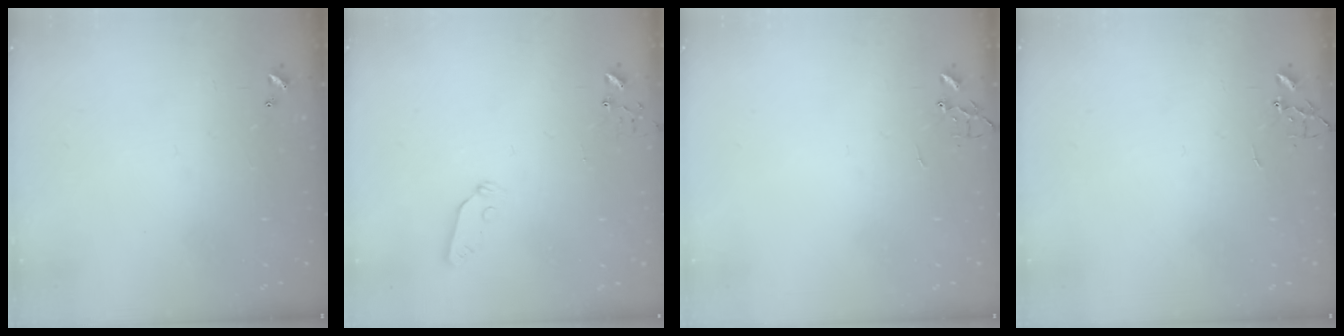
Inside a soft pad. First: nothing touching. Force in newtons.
{"total": 4.6, "press": 4.6, "slide": 0.3}
{"total": 0.0}
{"total": 0.0}